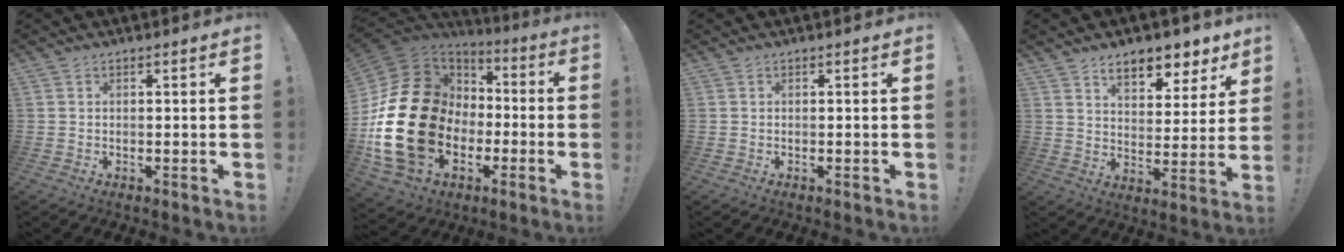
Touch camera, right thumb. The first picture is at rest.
{"total": 27.3, "force": [-3.6, 20.5, 17.6], "torque": [-0.335, 0.017, -0.023]}
{"total": 0.0}
{"total": 10.7, "force": [7.9, 4.9, 5.2], "torque": [-0.065, -0.056, 0.139]}